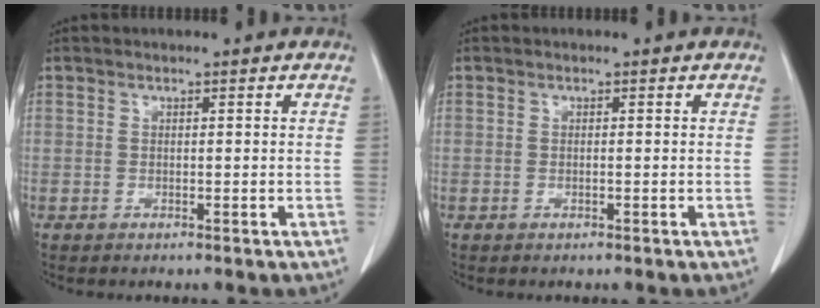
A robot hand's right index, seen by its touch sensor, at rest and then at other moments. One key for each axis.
{"total": 0.0}